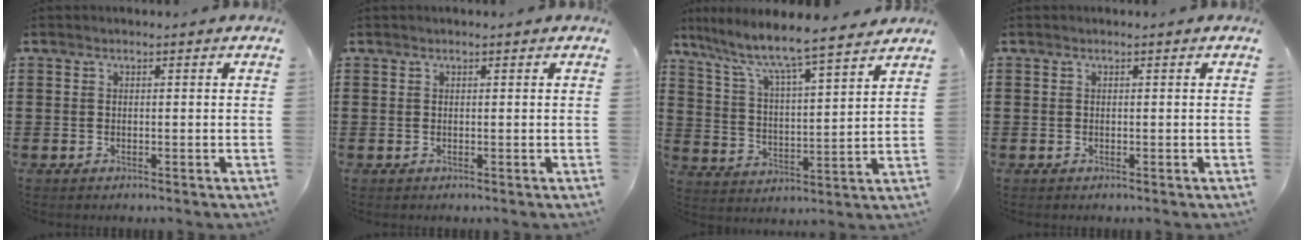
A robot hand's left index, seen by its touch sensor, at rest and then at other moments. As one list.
[{"total": 0.0}, {"total": 6.5, "force": [5.8, -0.2, 3.0], "torque": [-0.084, -0.045, 0.091]}, {"total": 0.0}]